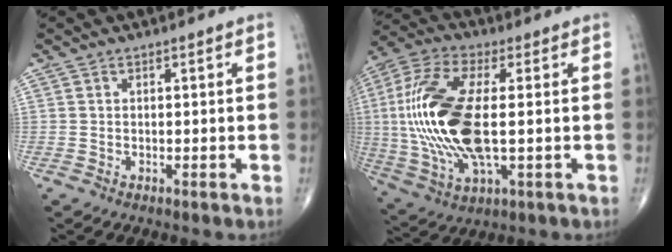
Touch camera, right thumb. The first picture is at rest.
{"total": 21.2, "force": [0.2, 8.5, 19.4], "torque": [-0.435, -0.003, 0.003]}